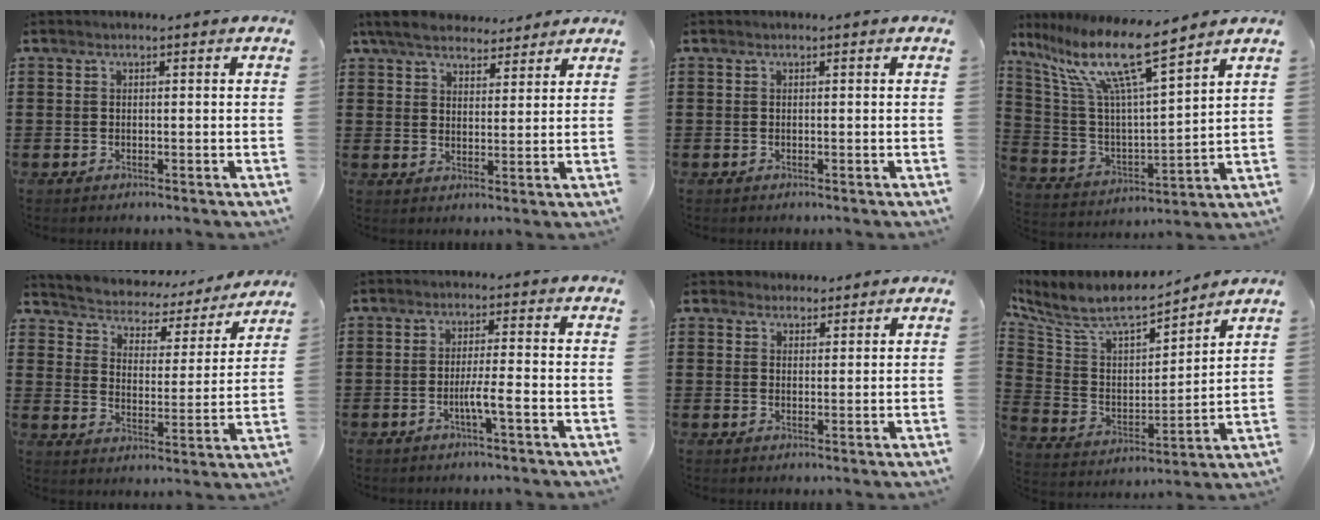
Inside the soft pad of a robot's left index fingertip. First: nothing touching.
{"total": 5.9, "force": [5.3, 1.8, 2.1], "torque": [-0.060, -0.010, 0.098]}
{"total": 0.0}
{"total": 13.5, "force": [9.2, 1.8, 9.8], "torque": [-0.224, -0.055, 0.151]}
{"total": 3.1, "force": [2.9, 1.0, 0.1], "torque": [-0.026, -0.027, 0.039]}
{"total": 4.0, "force": [-1.6, 0.0, 3.6], "torque": [-0.070, -0.007, -0.033]}
{"total": 2.2, "force": [2.0, 0.9, 0.0], "torque": [-0.006, 0.004, 0.040]}
{"total": 7.9, "force": [6.8, 2.3, 3.4], "torque": [-0.103, -0.049, 0.112]}